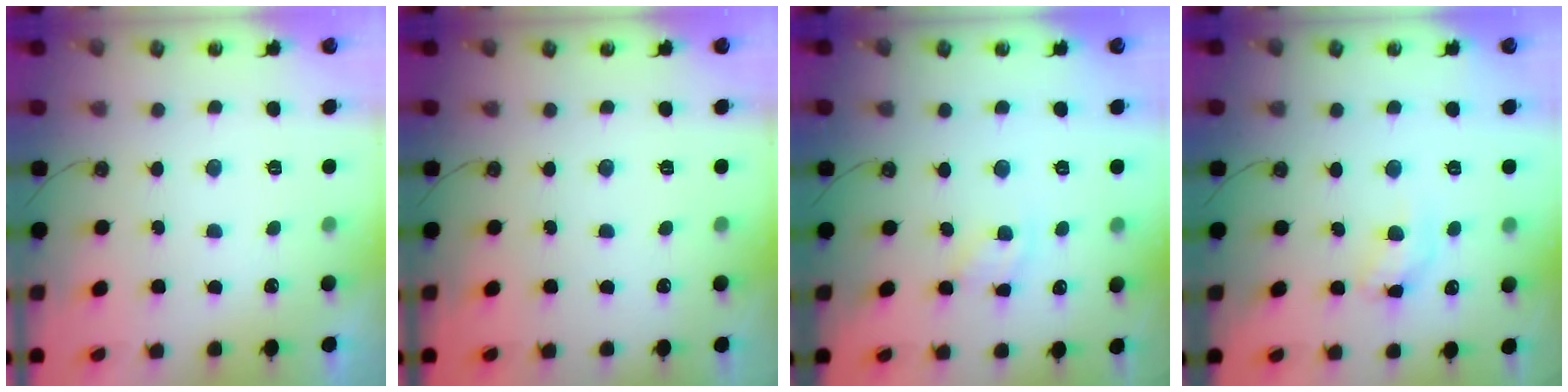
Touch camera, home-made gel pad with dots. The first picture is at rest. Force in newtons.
{"total": 0.0}
{"total": 2.6, "press": 2.6, "slide": 0.4}
{"total": 10.3, "press": 10.3, "slide": 0.6}